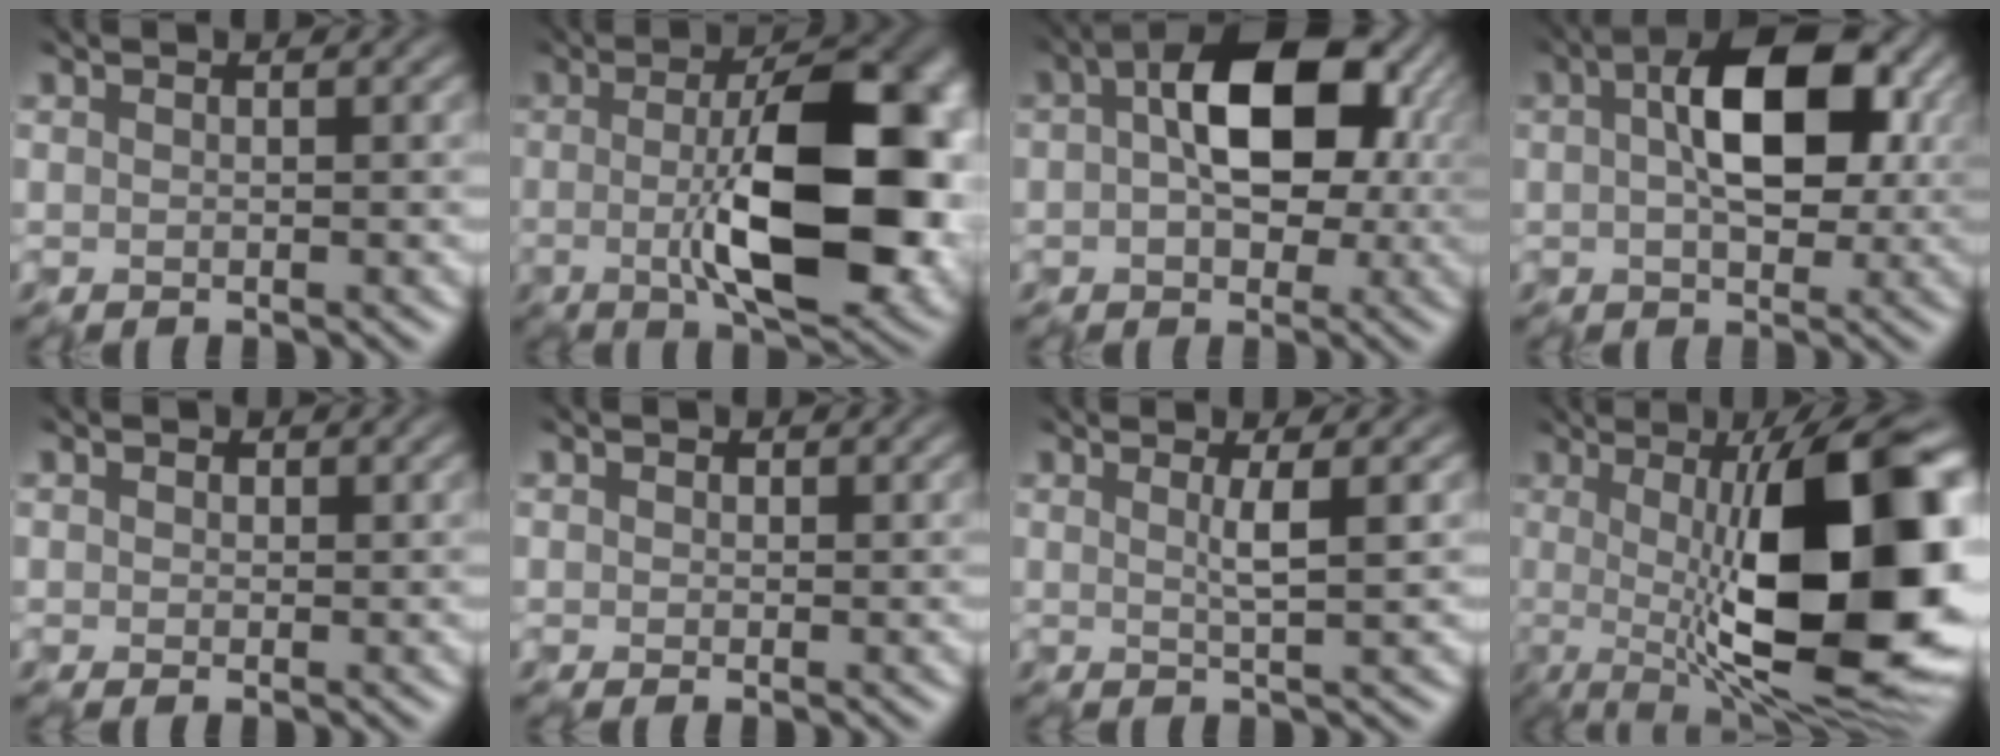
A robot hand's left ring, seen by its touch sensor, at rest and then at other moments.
{"total": 11.9, "force": [-1.0, 3.9, 11.2], "torque": [-0.160, -0.005, -0.020]}
{"total": 11.7, "force": [1.7, 7.3, 9.0], "torque": [-0.133, 0.009, 0.024]}
{"total": 9.8, "force": [1.9, 5.6, 7.9], "torque": [-0.124, 0.013, 0.026]}
{"total": 1.1, "force": [0.2, 0.9, 0.6], "torque": [-0.011, 0.001, -0.004]}
{"total": 0.7, "force": [0.0, 0.6, 0.4], "torque": [-0.007, 0.000, -0.006]}
{"total": 1.5, "force": [0.1, -0.3, 1.5], "torque": [-0.023, -0.007, -0.002]}
{"total": 15.3, "force": [-1.1, 4.4, 14.6], "torque": [-0.176, 0.004, -0.027]}